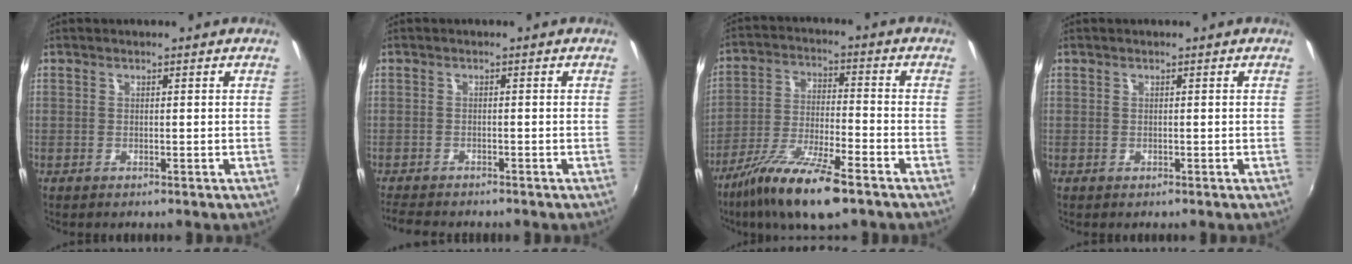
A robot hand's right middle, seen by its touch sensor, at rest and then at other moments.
{"total": 5.6, "force": [-5.2, 1.1, 1.9], "torque": [-0.055, -0.018, -0.088]}
{"total": 14.4, "force": [-9.9, 2.9, 10.1], "torque": [-0.205, -0.031, -0.184]}
{"total": 0.0}